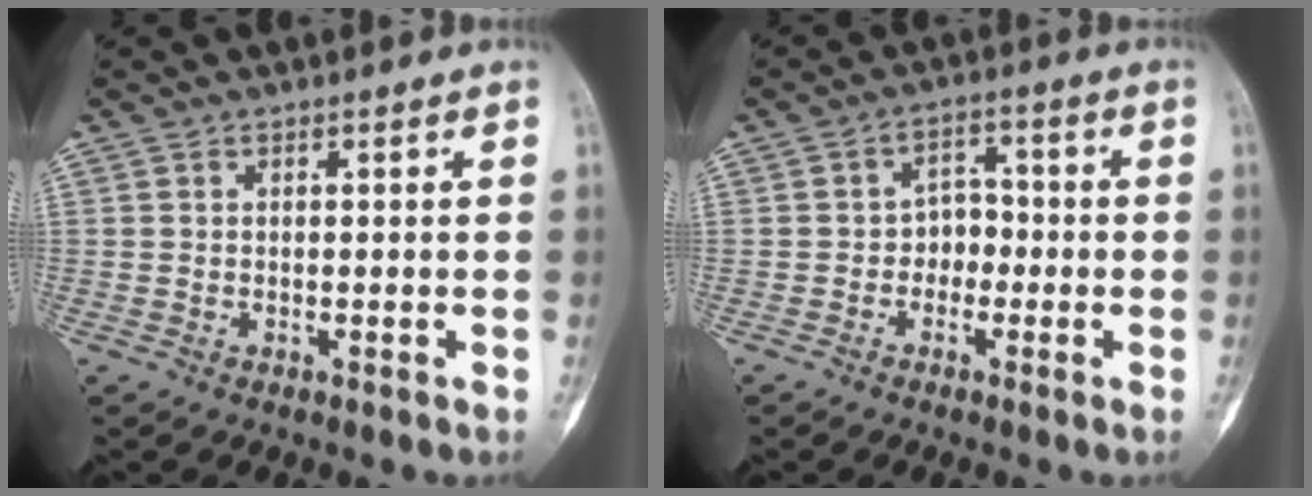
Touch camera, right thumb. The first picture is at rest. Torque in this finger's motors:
{"motor_torque": [-0.50, -0.12, 0.05, 0.03, 0.03]}